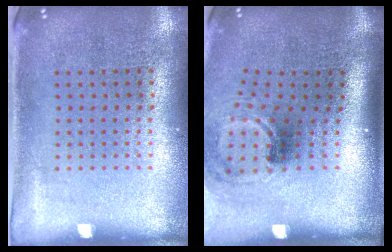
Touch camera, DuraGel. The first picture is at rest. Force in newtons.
{"total": 1.8, "press": 1.2, "slide": 1.4}